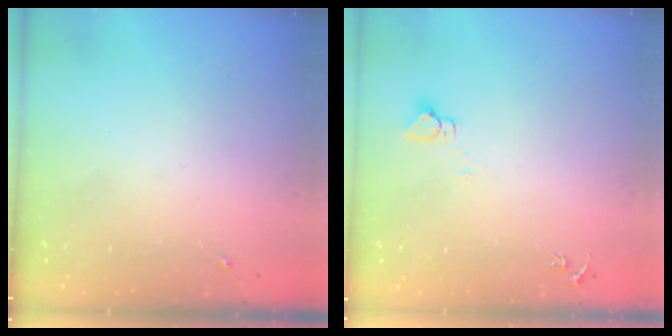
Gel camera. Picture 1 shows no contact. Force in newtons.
{"total": 2.7, "press": 2.7, "slide": 0.1}